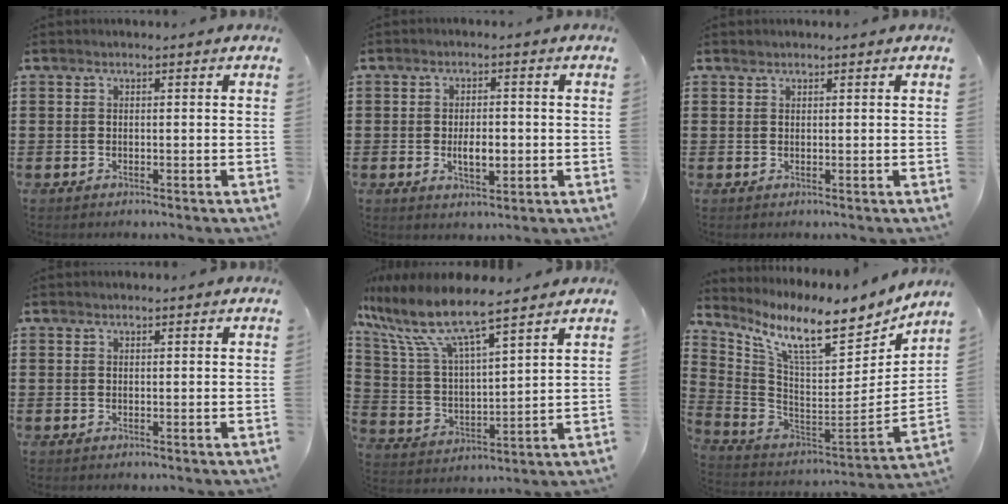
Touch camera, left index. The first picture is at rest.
{"total": 4.2, "force": [-0.6, 1.8, 3.7], "torque": [-0.052, -0.004, -0.014]}
{"total": 0.7, "force": [0.6, 0.3, 0.2], "torque": [-0.005, 0.001, 0.011]}
{"total": 0.0}
{"total": 9.4, "force": [7.8, 1.5, 5.1], "torque": [-0.140, -0.046, 0.128]}
{"total": 11.3, "force": [8.5, 1.3, 7.2], "torque": [-0.166, -0.066, 0.142]}